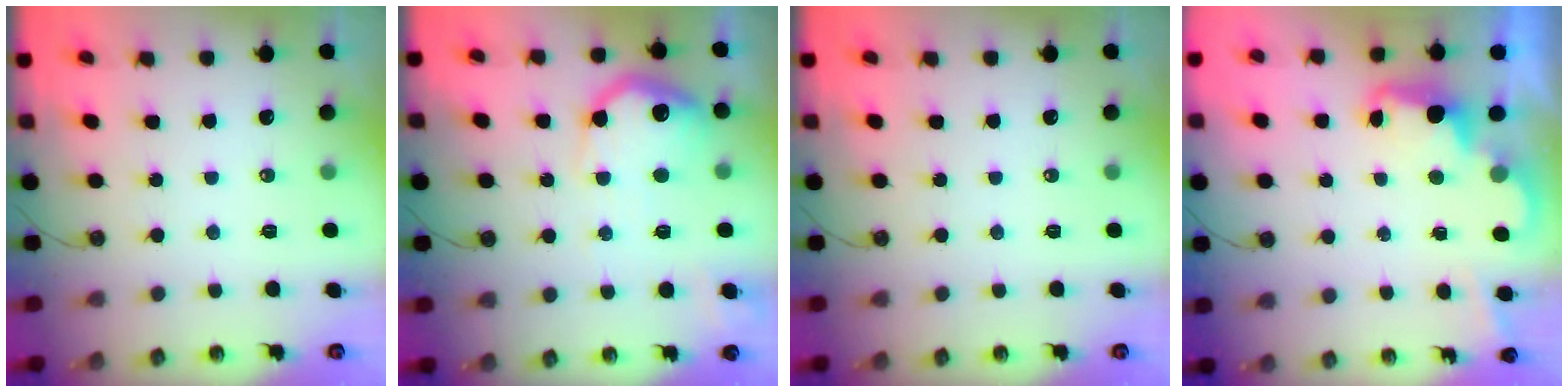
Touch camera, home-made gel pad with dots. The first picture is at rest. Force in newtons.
{"total": 17.7, "press": 17.7, "slide": 1.1}
{"total": 0.0}
{"total": 2.4, "press": 2.3, "slide": 0.7}